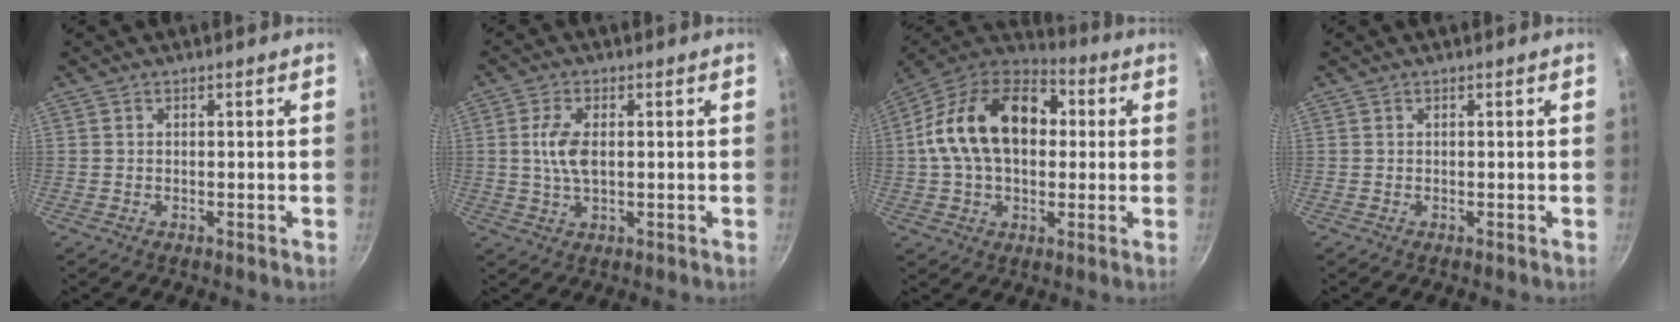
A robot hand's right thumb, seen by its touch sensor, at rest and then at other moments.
{"total": 5.9, "force": [0.6, 2.9, 5.1], "torque": [-0.109, -0.001, 0.010]}
{"total": 21.5, "force": [2.6, 13.8, 16.2], "torque": [-0.278, 0.028, 0.034]}
{"total": 0.0}